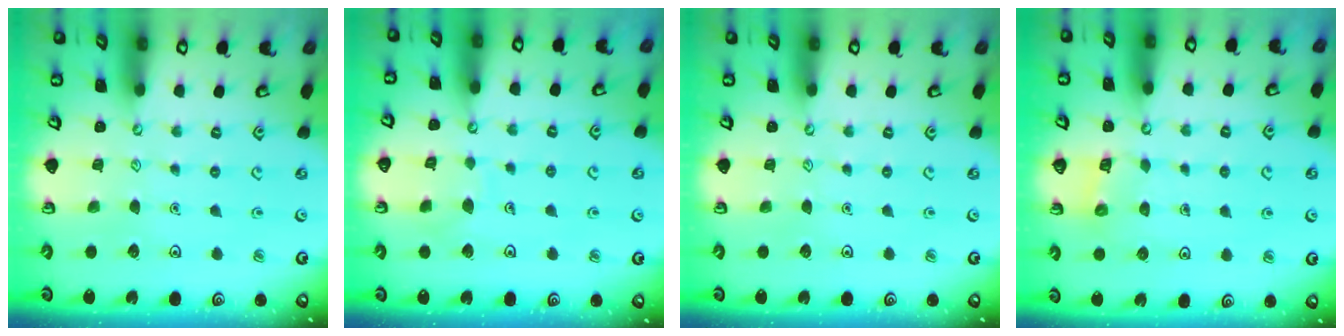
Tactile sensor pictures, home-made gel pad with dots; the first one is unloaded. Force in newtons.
{"total": 5.8, "press": 5.8, "slide": 0.6}
{"total": 0.0}
{"total": 5.1, "press": 5.1, "slide": 0.3}